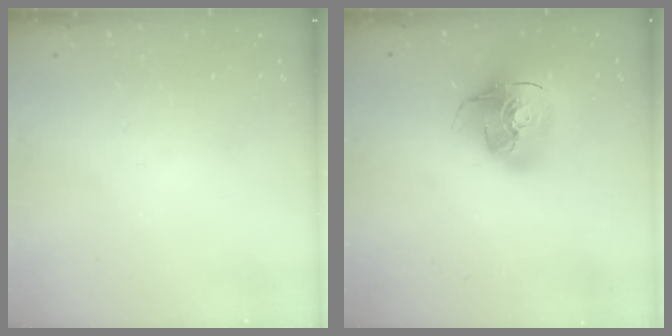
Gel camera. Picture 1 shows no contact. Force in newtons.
{"total": 17.4, "press": 17.2, "slide": 2.7}